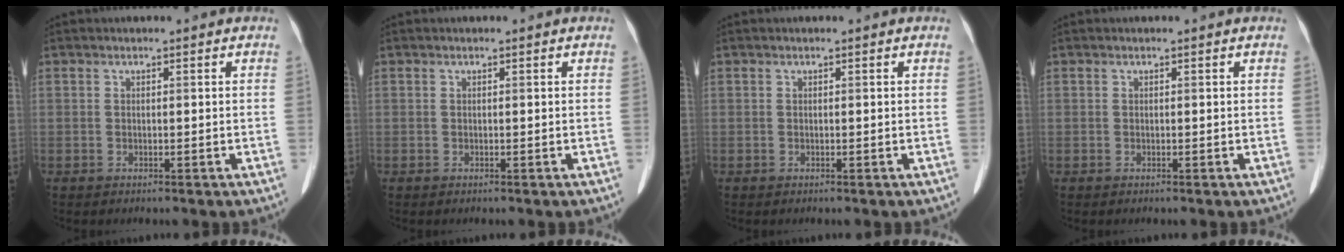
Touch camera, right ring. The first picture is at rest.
{"total": 0.0}
{"total": 0.0}
{"total": 0.0}